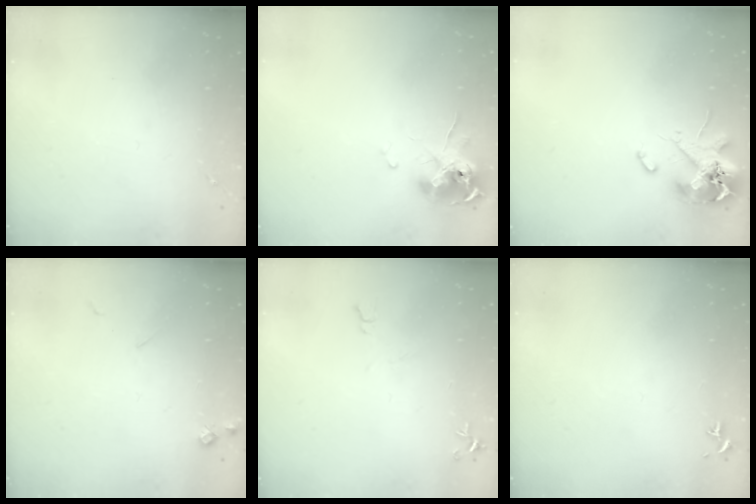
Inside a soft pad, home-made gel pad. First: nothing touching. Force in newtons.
{"total": 12.9, "press": 12.9, "slide": 1.4}
{"total": 13.9, "press": 13.8, "slide": 2.0}
{"total": 5.6, "press": 5.6, "slide": 0.8}
{"total": 5.9, "press": 5.8, "slide": 1.0}
{"total": 0.8, "press": 0.7, "slide": 0.3}